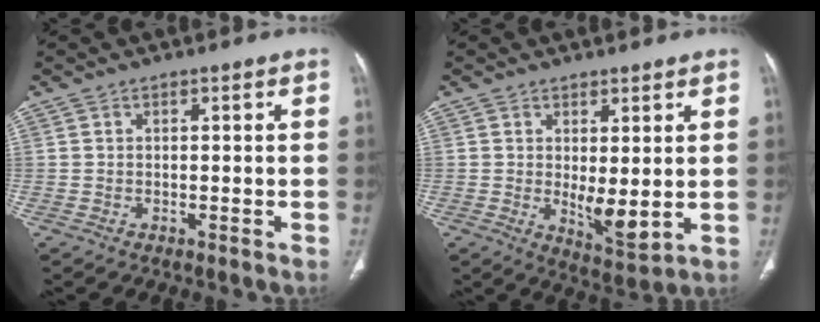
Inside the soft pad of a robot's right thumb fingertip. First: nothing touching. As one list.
[{"total": 6.4, "force": [0.3, 2.4, 5.9], "torque": [-0.087, -0.023, 0.017]}]